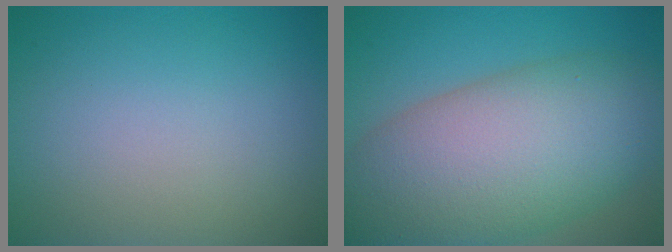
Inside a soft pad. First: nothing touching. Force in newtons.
{"total": 13.0, "press": 12.9, "slide": 0.5}